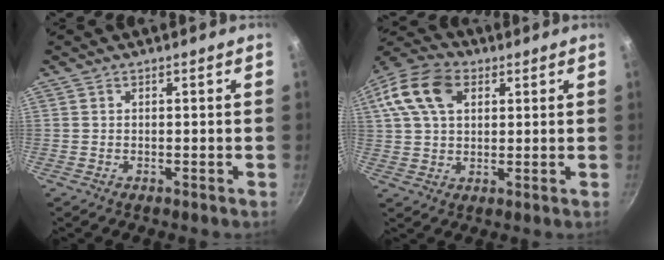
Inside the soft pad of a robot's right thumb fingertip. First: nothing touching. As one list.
[{"total": 14.8, "force": [5.0, 10.0, 9.8], "torque": [-0.188, 0.021, 0.079]}]